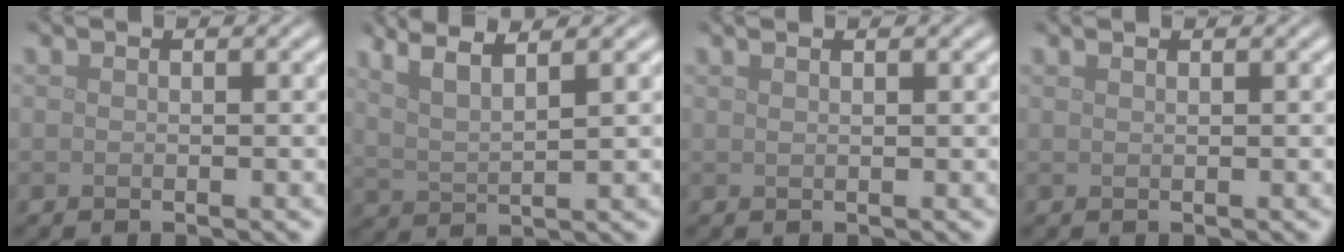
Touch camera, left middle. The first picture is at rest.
{"total": 4.5, "force": [3.0, 1.0, 3.3], "torque": [-0.063, 0.017, 0.047]}
{"total": 1.8, "force": [1.1, 0.6, 1.2], "torque": [-0.003, -0.003, 0.001]}
{"total": 0.6, "force": [0.5, 0.2, 0.3], "torque": [-0.002, 0.000, 0.003]}